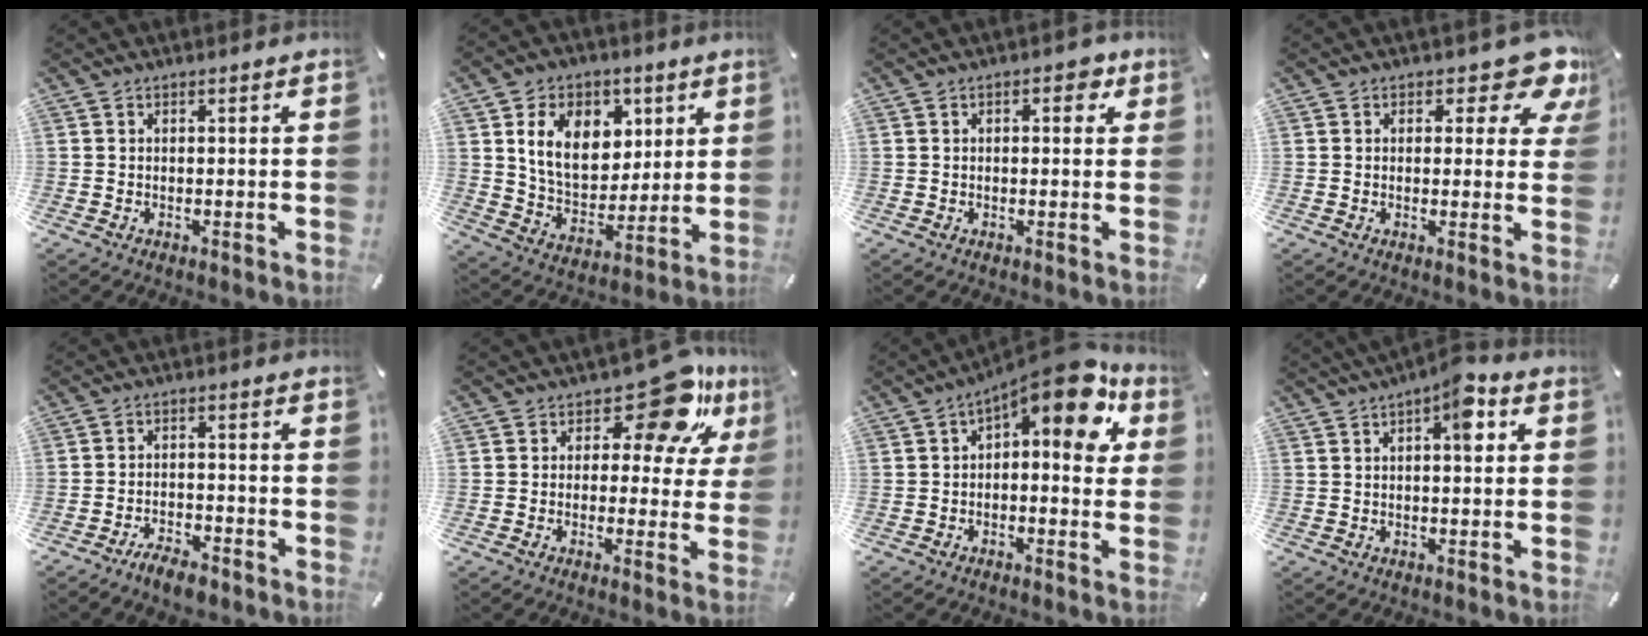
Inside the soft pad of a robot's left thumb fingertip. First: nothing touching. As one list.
[{"total": 14.7, "force": [5.3, 11.1, 8.1], "torque": [-0.131, -0.008, 0.101]}, {"total": 3.2, "force": [0.6, 2.1, 2.3], "torque": [-0.024, 0.003, 0.002]}, {"total": 9.5, "force": [6.0, 4.1, 6.2], "torque": [-0.060, -0.040, 0.097]}, {"total": 5.0, "force": [-4.3, 1.6, 1.9], "torque": [-0.030, 0.022, -0.080]}, {"total": 13.8, "force": [8.3, 6.6, 8.9], "torque": [-0.123, -0.050, 0.139]}, {"total": 12.9, "force": [6.4, 5.2, 9.9], "torque": [-0.130, -0.049, 0.101]}, {"total": 7.4, "force": [2.8, 2.8, 6.3], "torque": [-0.085, -0.005, 0.039]}]